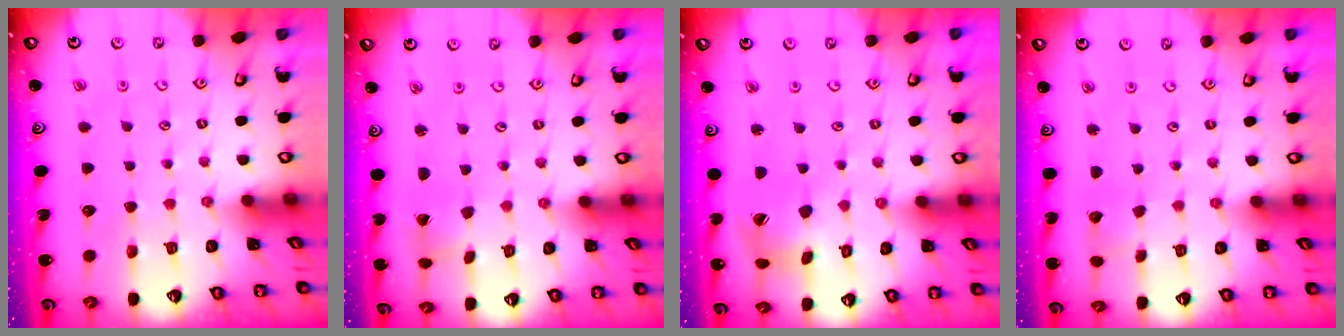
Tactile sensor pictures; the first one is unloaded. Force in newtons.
{"total": 1.1, "press": 1.1, "slide": 0.0}
{"total": 7.6, "press": 7.6, "slide": 1.0}
{"total": 3.1, "press": 3.1, "slide": 0.3}